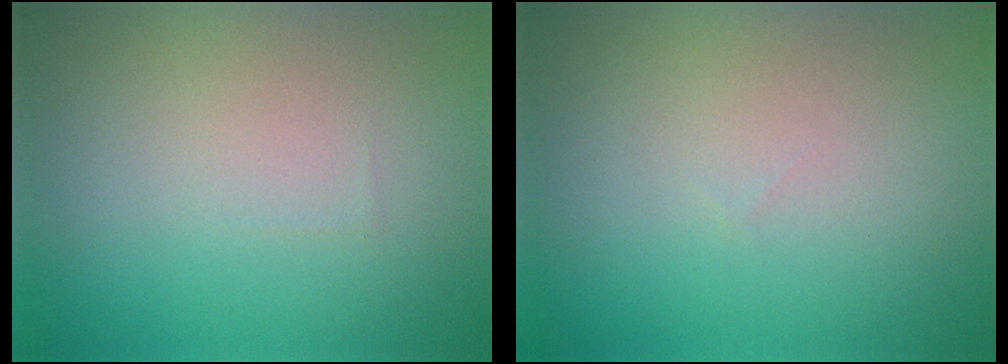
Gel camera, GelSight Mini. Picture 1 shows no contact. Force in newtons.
{"total": 0.0}